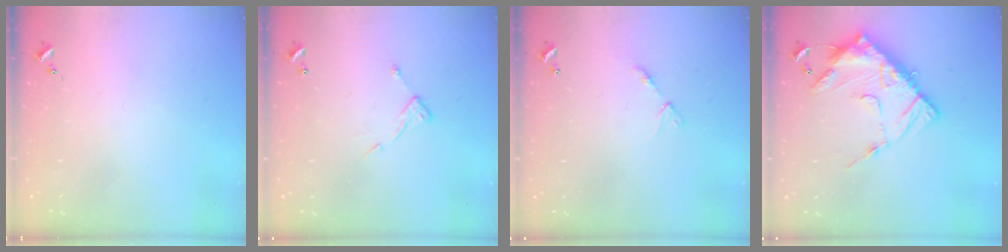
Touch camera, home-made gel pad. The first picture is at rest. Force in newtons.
{"total": 7.0, "press": 7.0, "slide": 0.4}
{"total": 6.2, "press": 6.2, "slide": 0.7}
{"total": 16.0, "press": 15.9, "slide": 1.5}